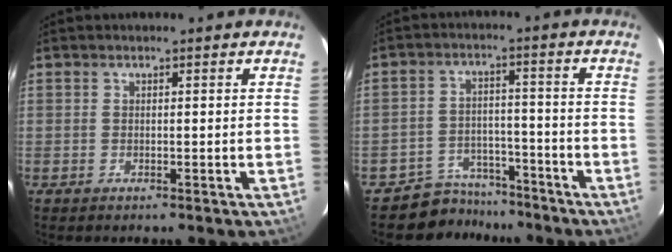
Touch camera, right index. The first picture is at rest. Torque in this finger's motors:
{"motor_torque": [0.45, -0.50, 0.04, -0.01]}